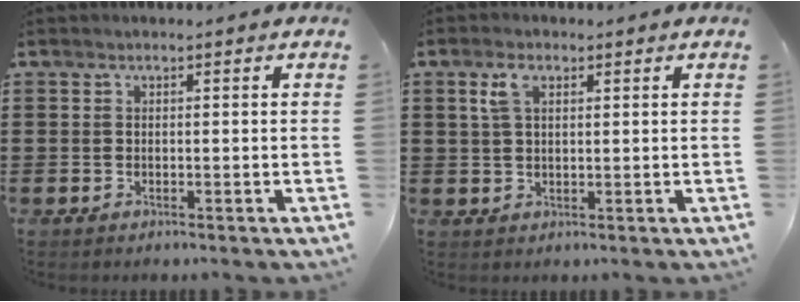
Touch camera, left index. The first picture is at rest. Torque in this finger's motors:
{"motor_torque": [0.86, 0.65, 0.02, -0.01]}